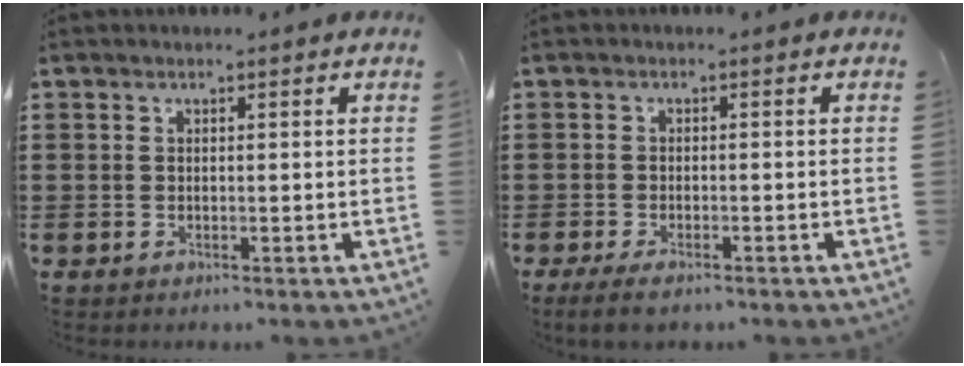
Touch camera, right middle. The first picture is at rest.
{"total": 1.9, "force": [-1.3, 0.4, 1.3], "torque": [-0.030, -0.003, -0.027]}